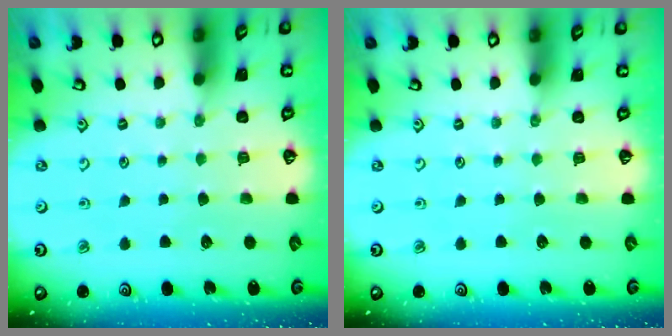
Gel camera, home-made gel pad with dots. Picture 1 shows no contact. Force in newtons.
{"total": 0.0}